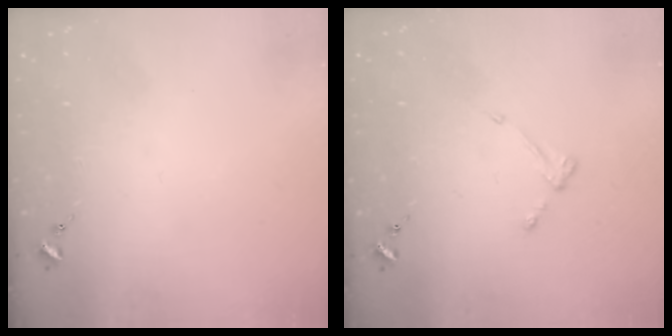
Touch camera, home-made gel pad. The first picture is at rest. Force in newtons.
{"total": 3.5, "press": 3.4, "slide": 0.5}